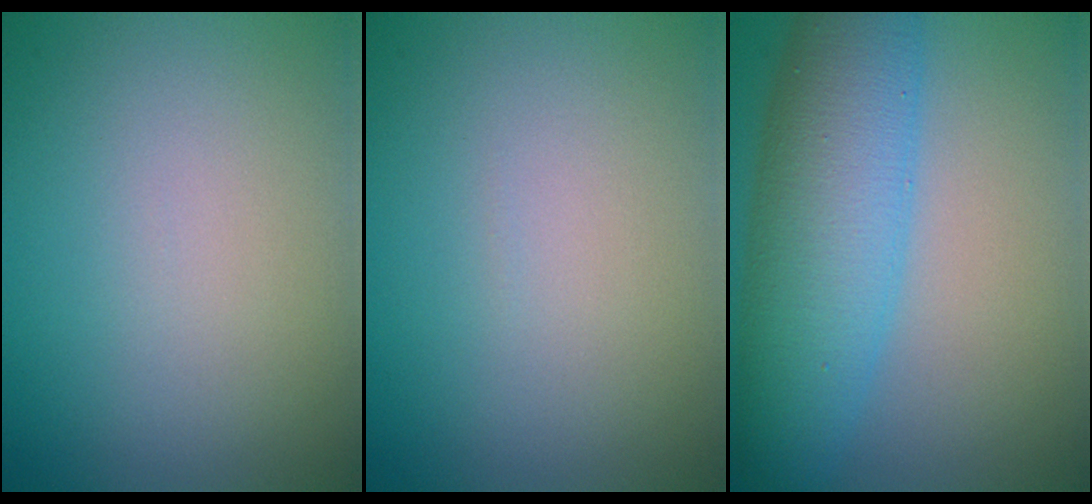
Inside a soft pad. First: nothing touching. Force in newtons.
{"total": 0.0}
{"total": 8.2, "press": 8.2, "slide": 0.2}